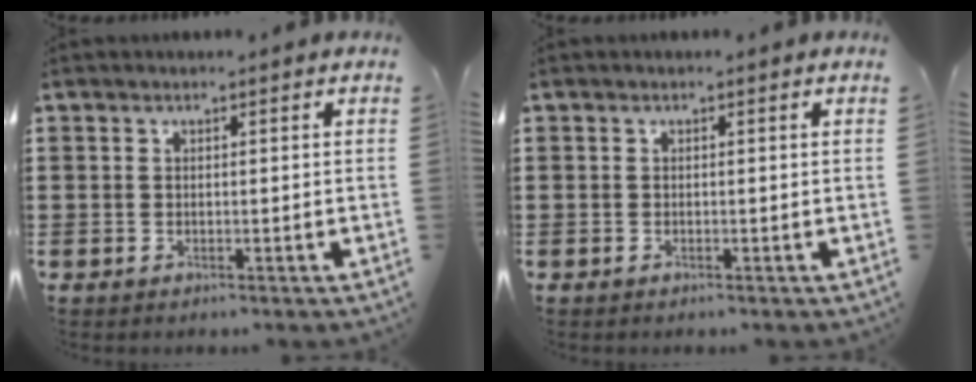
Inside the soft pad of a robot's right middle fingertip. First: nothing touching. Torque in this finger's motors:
{"motor_torque": [-0.60, -0.37, 0.07, 0.00]}